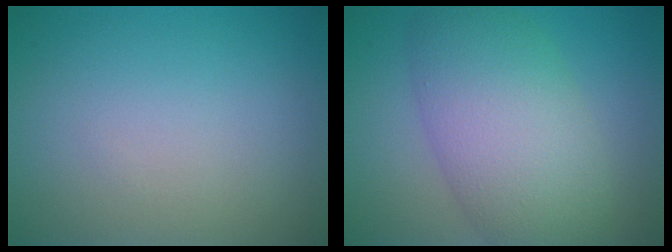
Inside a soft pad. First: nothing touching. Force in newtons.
{"total": 8.6, "press": 8.6, "slide": 0.2}